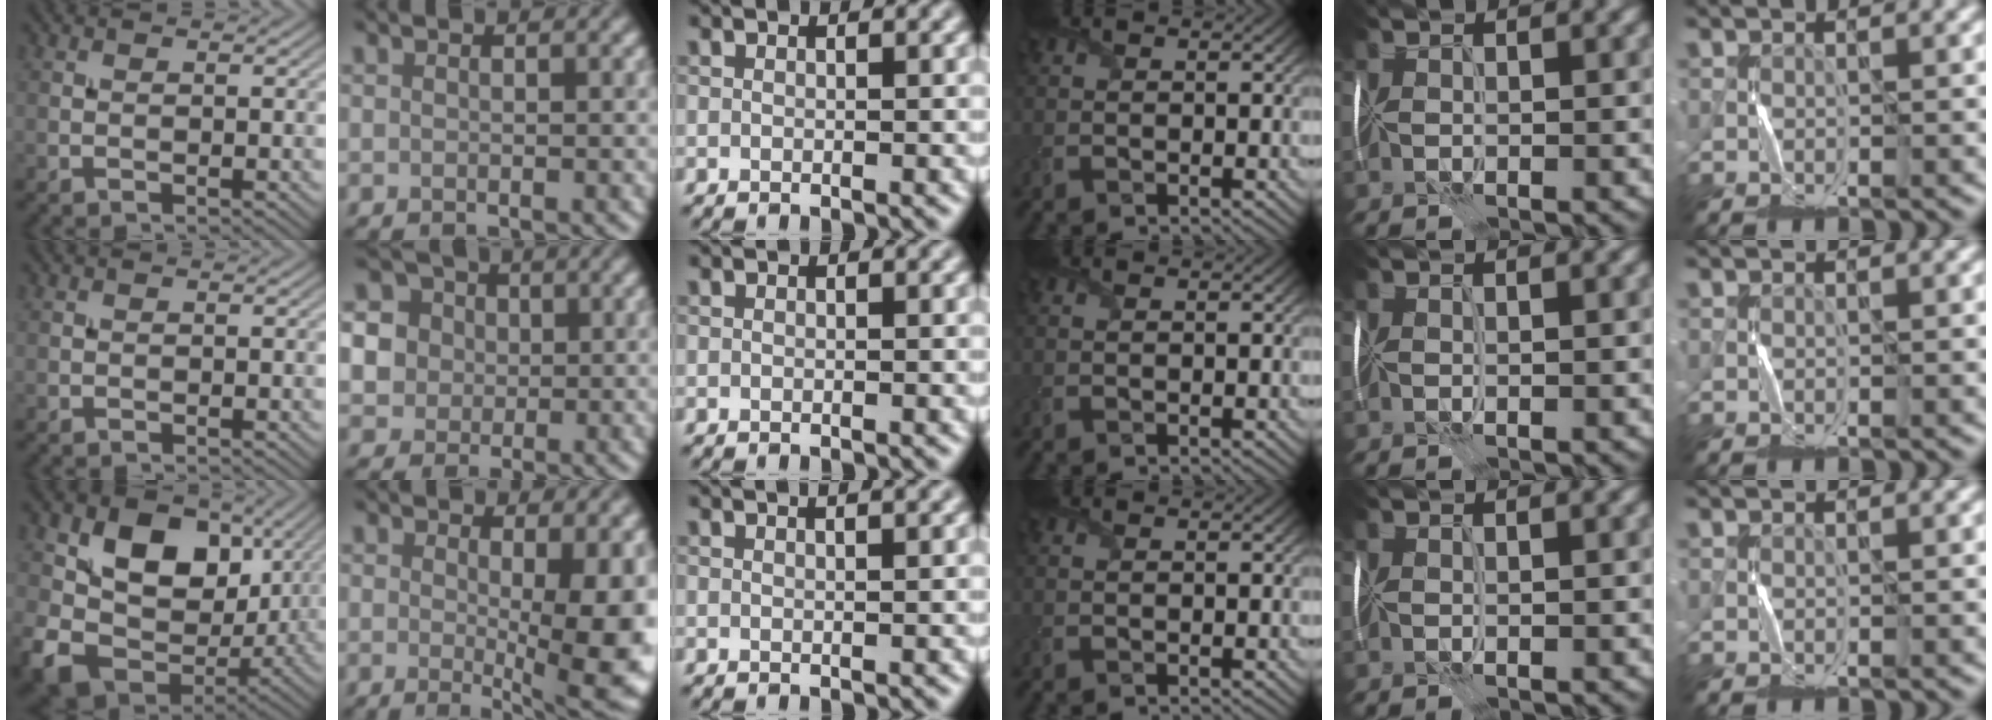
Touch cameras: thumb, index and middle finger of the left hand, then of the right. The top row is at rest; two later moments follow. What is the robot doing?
{"motion": "fold", "object": "handkerchief"}